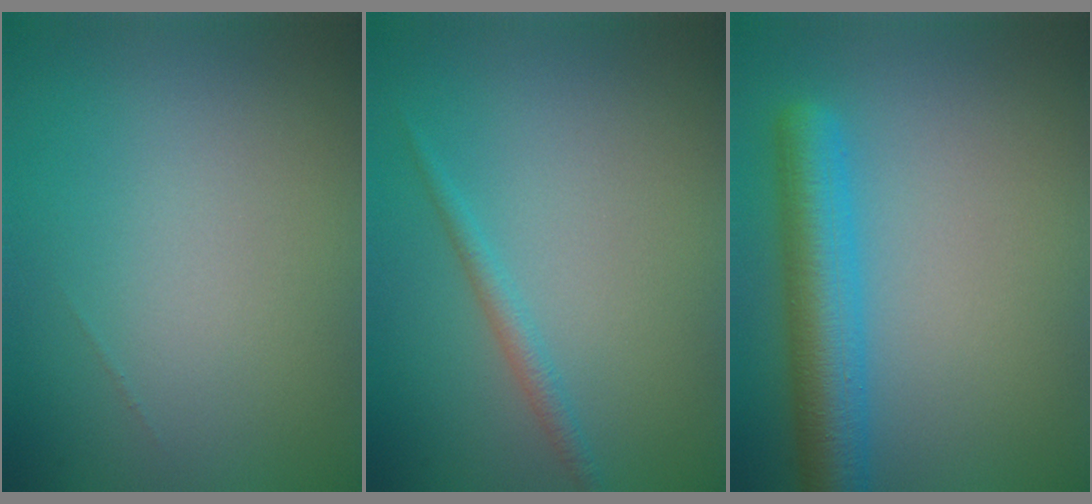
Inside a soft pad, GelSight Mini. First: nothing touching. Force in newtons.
{"total": 1.3, "press": 1.3, "slide": 0.1}
{"total": 5.7, "press": 5.7, "slide": 0.3}